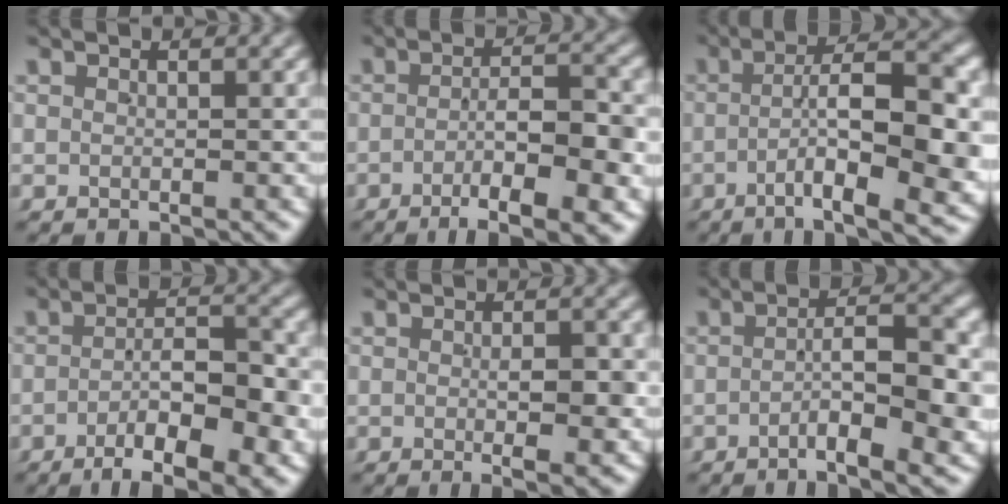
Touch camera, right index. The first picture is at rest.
{"total": 8.0, "force": [-4.5, 1.9, 6.3], "torque": [-0.086, -0.012, -0.060]}
{"total": 10.8, "force": [-2.7, 3.4, 9.9], "torque": [-0.133, -0.021, -0.032]}
{"total": 9.1, "force": [-5.5, 3.1, 6.6], "torque": [-0.089, -0.017, -0.076]}
{"total": 3.6, "force": [-0.5, 0.9, 3.5], "torque": [-0.044, -0.005, -0.009]}
{"total": 6.2, "force": [-2.5, 1.2, 5.6], "torque": [-0.081, -0.006, -0.034]}